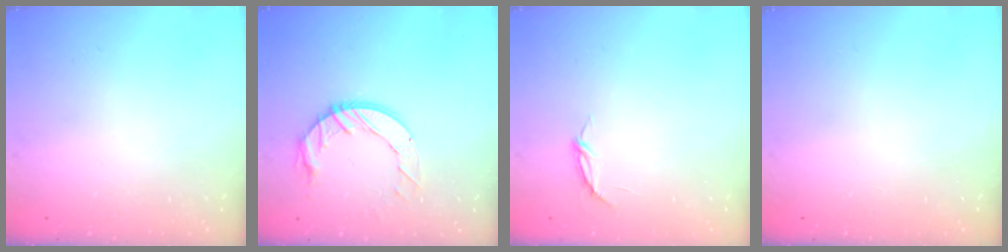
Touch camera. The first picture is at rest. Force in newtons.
{"total": 11.0, "press": 11.0, "slide": 1.2}
{"total": 3.3, "press": 3.3, "slide": 0.3}
{"total": 0.0}